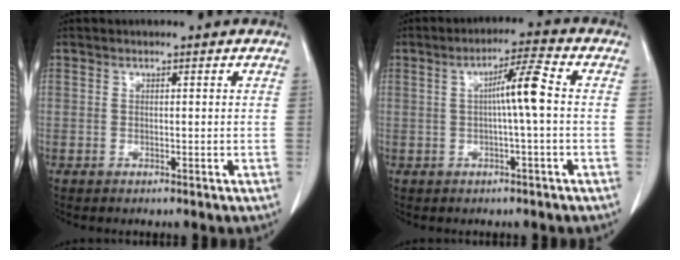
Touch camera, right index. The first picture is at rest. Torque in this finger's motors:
{"motor_torque": [0.61, -0.31, 0.27, 0.09]}